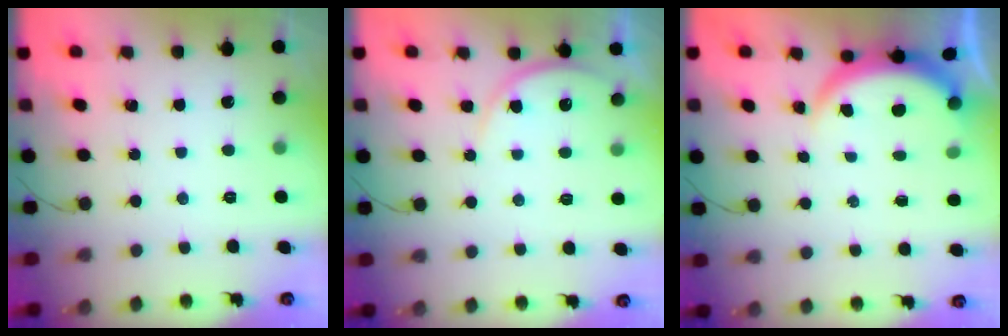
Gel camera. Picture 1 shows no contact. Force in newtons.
{"total": 6.6, "press": 6.6, "slide": 0.5}
{"total": 3.9, "press": 3.9, "slide": 0.2}